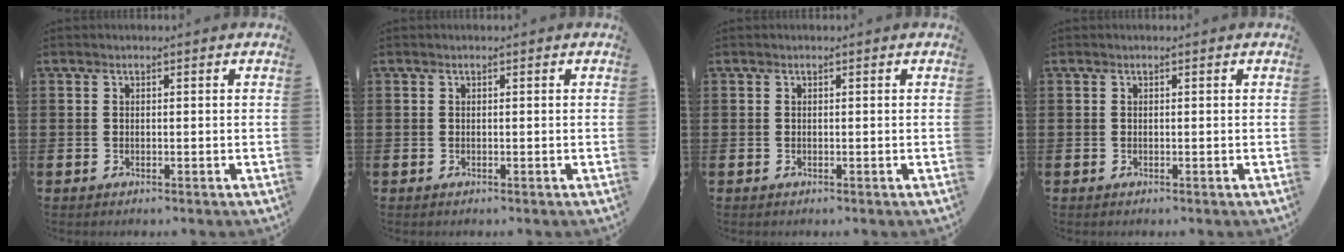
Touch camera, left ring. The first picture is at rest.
{"total": 0.0}
{"total": 0.0}
{"total": 0.0}